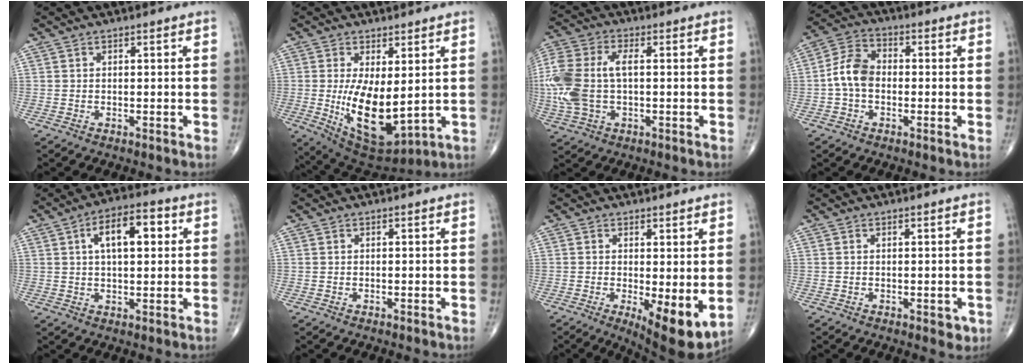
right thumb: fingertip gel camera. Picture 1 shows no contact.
{"total": 13.6, "force": [-0.3, 6.2, 12.1], "torque": [-0.193, -0.030, 0.018]}
{"total": 14.8, "force": [0.0, 8.2, 12.3], "torque": [-0.308, 0.015, -0.001]}
{"total": 7.5, "force": [-1.0, 5.2, 5.3], "torque": [-0.095, 0.025, -0.031]}
{"total": 10.1, "force": [2.7, 4.7, 8.6], "torque": [-0.124, 0.014, 0.036]}
{"total": 0.0}
{"total": 9.0, "force": [-1.3, 3.0, 8.4], "torque": [-0.120, -0.026, -0.012]}
{"total": 2.0, "force": [-0.4, 1.2, 1.6], "torque": [-0.010, -0.002, -0.003]}